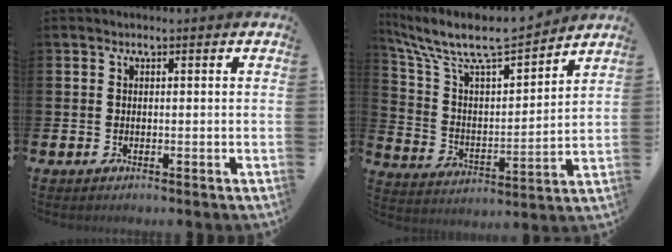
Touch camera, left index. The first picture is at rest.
{"total": 9.7, "force": [8.7, 2.1, 3.7], "torque": [-0.120, -0.061, 0.148]}